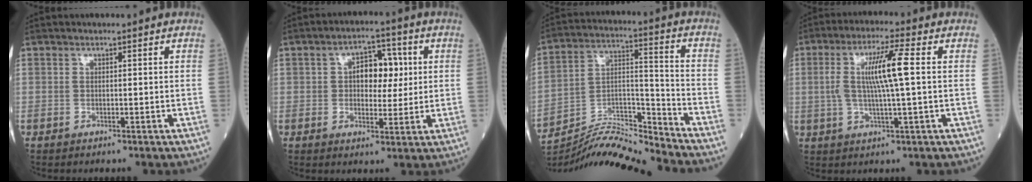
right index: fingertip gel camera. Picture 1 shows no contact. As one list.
[{"total": 6.9, "force": [1.3, 3.9, 5.5], "torque": [-0.079, 0.021, 0.019]}, {"total": 13.4, "force": [-13.2, -1.4, 1.7], "torque": [-0.035, 0.042, -0.241]}, {"total": 8.4, "force": [1.0, 0.0, 8.4], "torque": [-0.164, 0.008, 0.021]}]